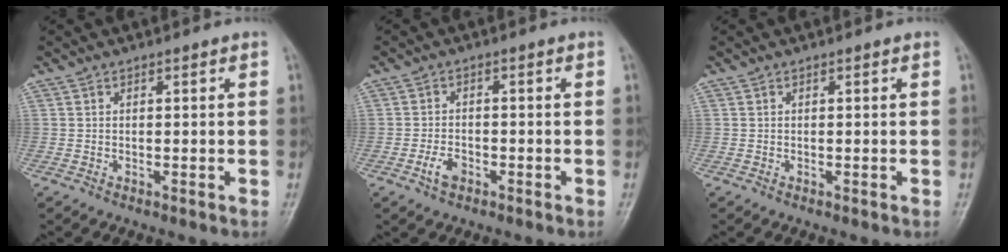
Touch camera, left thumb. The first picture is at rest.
{"total": 3.3, "force": [-1.7, 2.0, 2.0], "torque": [-0.035, 0.011, -0.032]}
{"total": 0.0}